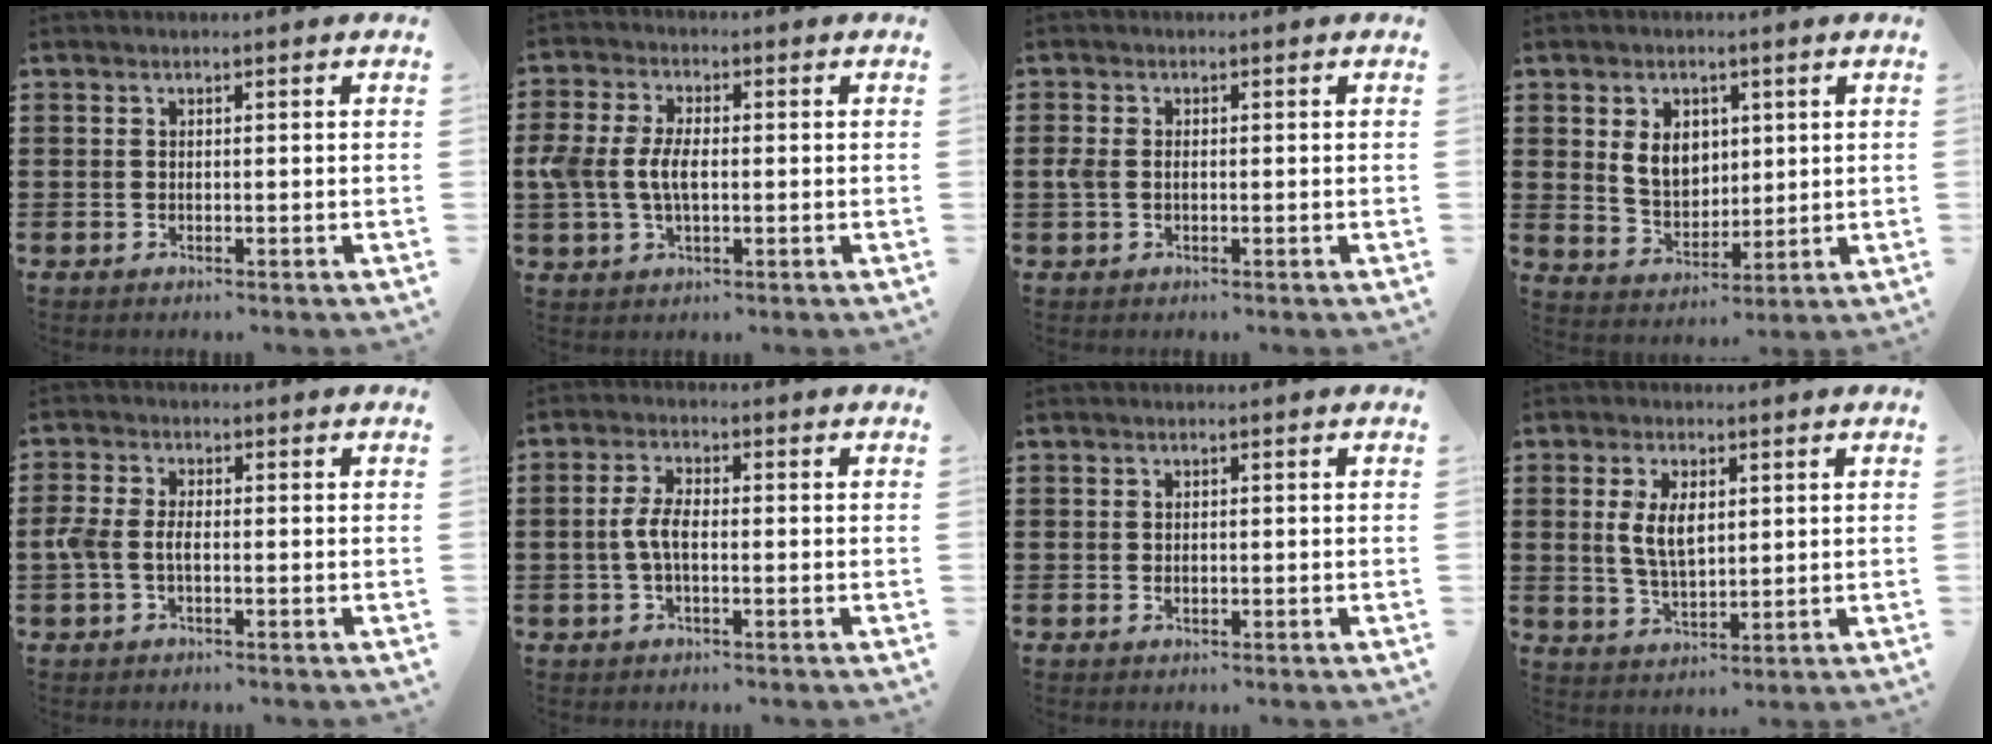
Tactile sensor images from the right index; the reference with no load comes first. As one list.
[{"total": 5.7, "force": [-0.5, 3.2, 4.7], "torque": [-0.124, -0.005, -0.020]}, {"total": 1.8, "force": [-0.2, 1.1, 1.3], "torque": [-0.035, 0.003, -0.008]}, {"total": 6.4, "force": [1.6, 4.7, 3.9], "torque": [-0.076, 0.008, 0.025]}, {"total": 3.1, "force": [-0.8, 1.5, 2.6], "torque": [-0.077, -0.005, -0.025]}, {"total": 4.1, "force": [-0.7, 1.7, 3.7], "torque": [-0.089, -0.002, -0.019]}, {"total": 0.5, "force": [0.0, 0.4, 0.4], "torque": [-0.009, 0.001, 0.001]}, {"total": 5.8, "force": [1.1, 3.0, 4.9], "torque": [-0.102, 0.004, 0.014]}]